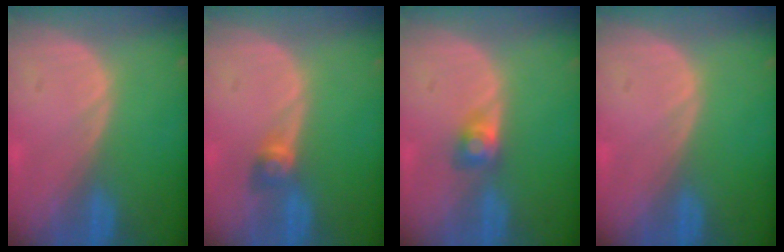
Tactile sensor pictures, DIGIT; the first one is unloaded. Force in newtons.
{"total": 2.6, "press": 2.4, "slide": 1.0}
{"total": 2.7, "press": 2.5, "slide": 1.0}
{"total": 0.0}